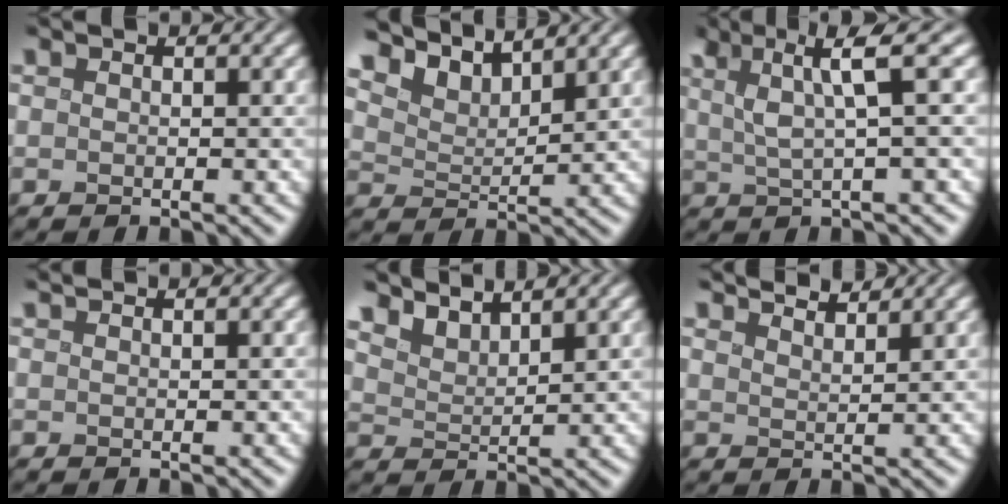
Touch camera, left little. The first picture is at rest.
{"total": 6.0, "force": [5.6, 1.2, 1.8], "torque": [-0.050, 0.002, 0.096]}
{"total": 5.6, "force": [2.4, 0.8, 5.0], "torque": [-0.089, 0.013, 0.043]}
{"total": 1.0, "force": [0.9, 0.2, 0.5], "torque": [-0.005, 0.000, 0.007]}
{"total": 4.1, "force": [3.8, 1.1, 1.3], "torque": [-0.035, -0.002, 0.071]}
{"total": 4.2, "force": [3.8, 0.8, 1.5], "torque": [-0.007, 0.009, 0.042]}